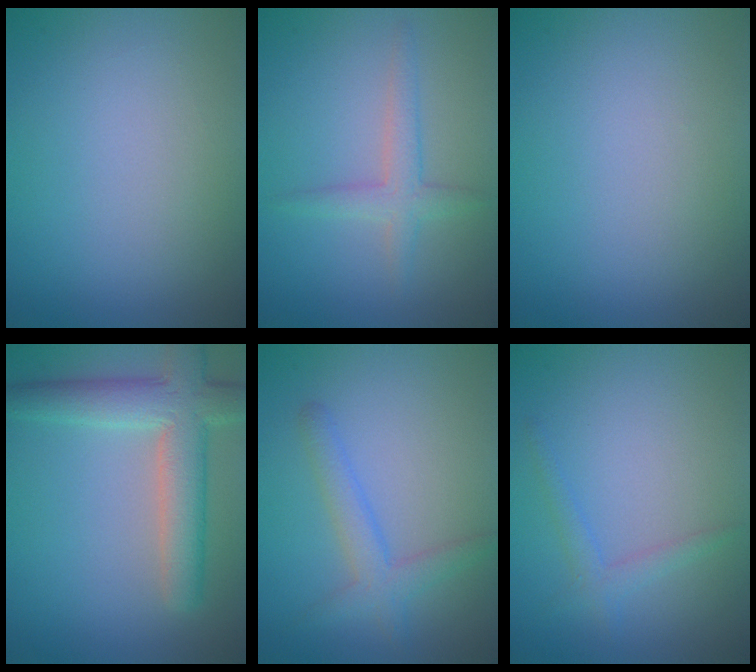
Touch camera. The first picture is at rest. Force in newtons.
{"total": 2.2, "press": 2.2, "slide": 0.0}
{"total": 0.0}
{"total": 6.1, "press": 6.1, "slide": 0.7}
{"total": 2.8, "press": 2.8, "slide": 0.2}
{"total": 1.5, "press": 1.5, "slide": 0.0}